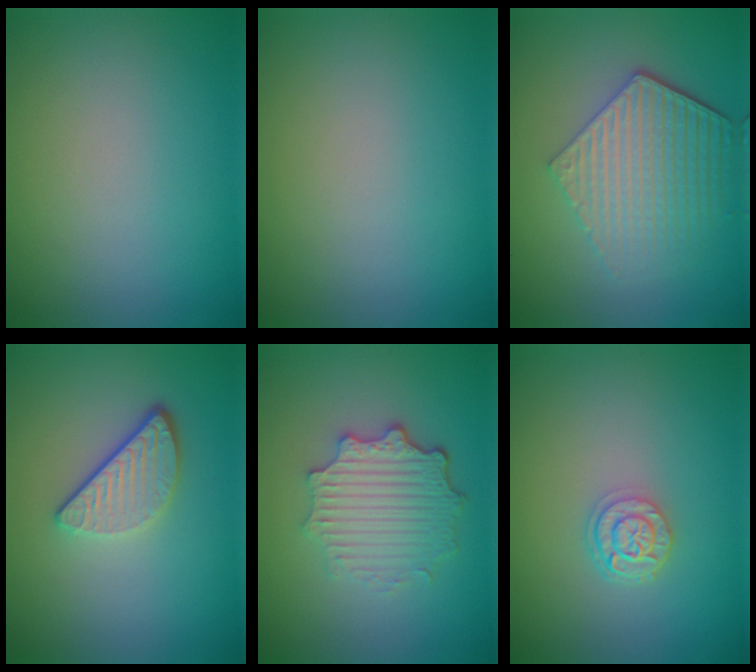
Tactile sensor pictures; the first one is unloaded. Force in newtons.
{"total": 0.0}
{"total": 5.9, "press": 4.3, "slide": 4.0}
{"total": 3.3, "press": 2.6, "slide": 2.0}
{"total": 4.7, "press": 3.7, "slide": 2.9}
{"total": 2.4, "press": 1.9, "slide": 1.4}